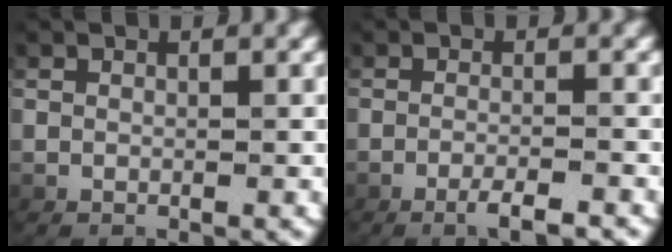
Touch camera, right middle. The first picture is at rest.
{"total": 2.6, "force": [-2.0, 0.5, 1.6], "torque": [-0.037, 0.004, -0.035]}